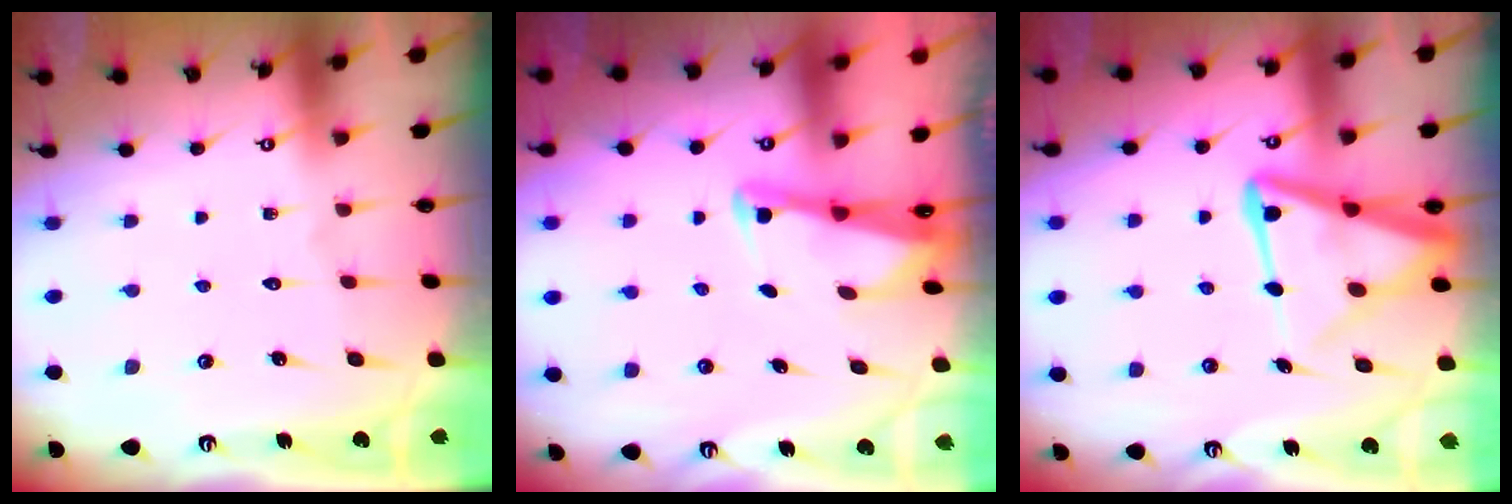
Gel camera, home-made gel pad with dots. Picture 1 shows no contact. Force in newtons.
{"total": 2.6, "press": 2.6, "slide": 0.2}
{"total": 11.9, "press": 11.8, "slide": 1.3}